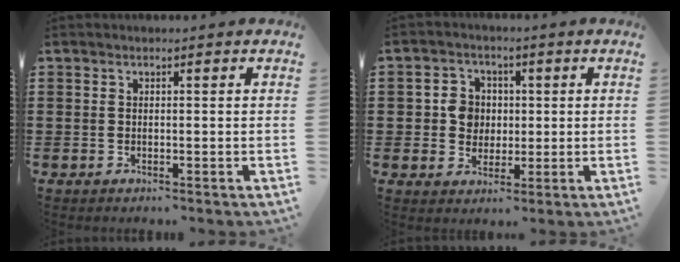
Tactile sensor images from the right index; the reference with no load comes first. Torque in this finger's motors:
{"motor_torque": [0.46, 0.48, 0.06, 0.01]}